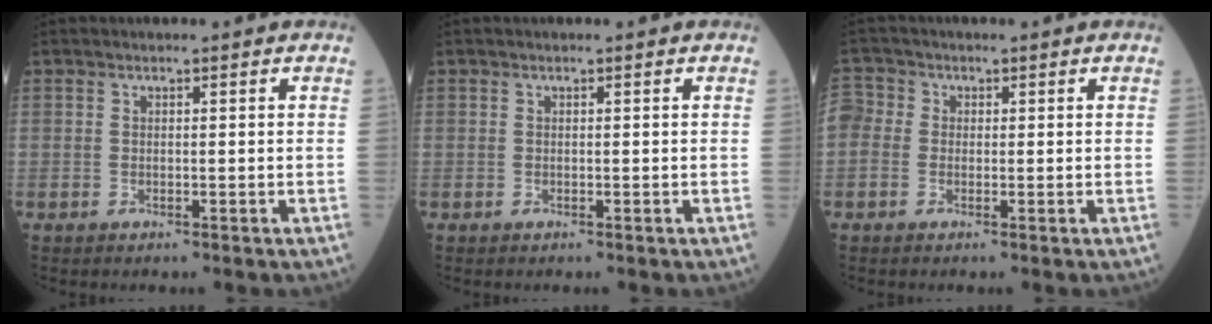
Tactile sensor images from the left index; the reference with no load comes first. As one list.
[{"total": 0.0}, {"total": 4.7, "force": [0.0, 4.1, 2.2], "torque": [-0.061, 0.018, -0.004]}]